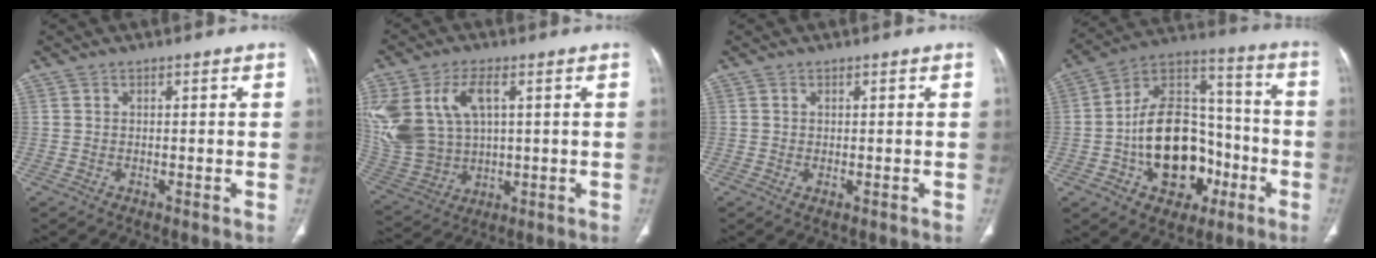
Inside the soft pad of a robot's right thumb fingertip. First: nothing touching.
{"total": 17.2, "force": [4.8, 10.7, 12.6], "torque": [-0.286, -0.003, 0.111]}
{"total": 0.9, "force": [-0.2, 0.4, 0.8], "torque": [-0.016, -0.004, -0.001]}
{"total": 21.7, "force": [-5.8, 14.8, 14.8], "torque": [-0.198, 0.057, -0.084]}